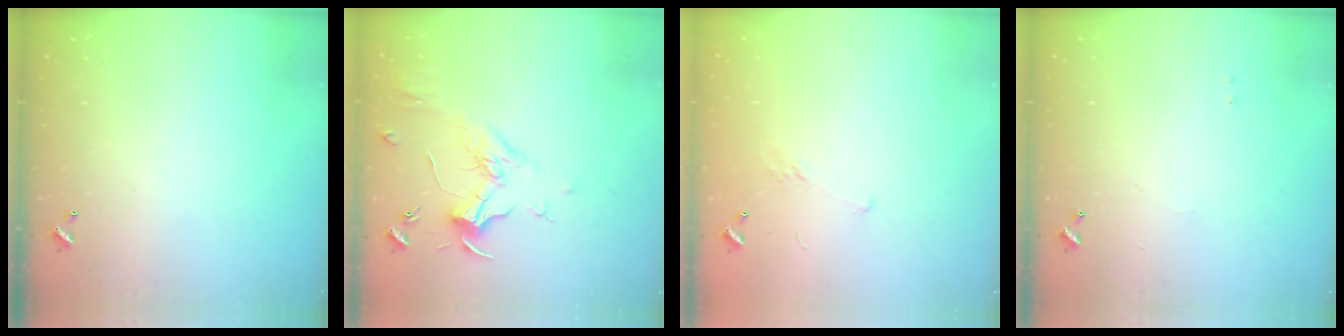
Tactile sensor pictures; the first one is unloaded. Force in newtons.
{"total": 2.0, "press": 1.9, "slide": 0.7}
{"total": 5.0, "press": 4.9, "slide": 0.8}
{"total": 0.9, "press": 0.8, "slide": 0.5}